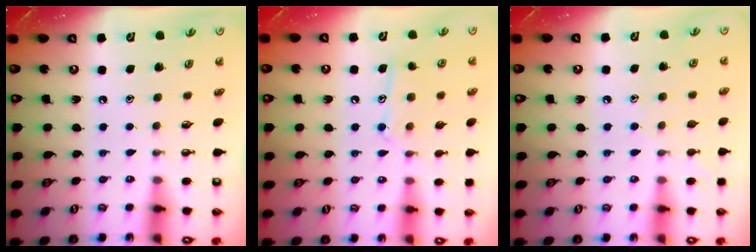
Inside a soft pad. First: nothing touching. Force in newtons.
{"total": 10.8, "press": 10.7, "slide": 0.5}
{"total": 5.5, "press": 5.5, "slide": 0.5}